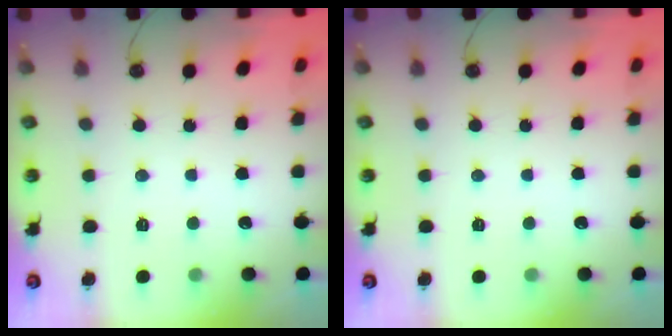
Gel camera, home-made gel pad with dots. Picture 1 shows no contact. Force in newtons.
{"total": 0.0}